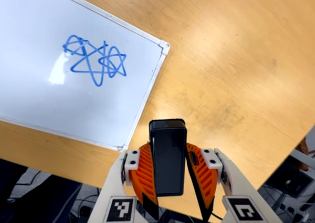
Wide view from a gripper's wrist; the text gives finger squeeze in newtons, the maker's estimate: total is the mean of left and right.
{"total": 6.4, "left": 6.5, "right": 6.3}